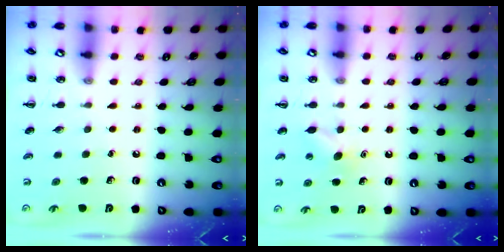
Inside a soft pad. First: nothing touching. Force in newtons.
{"total": 4.6, "press": 4.4, "slide": 1.2}